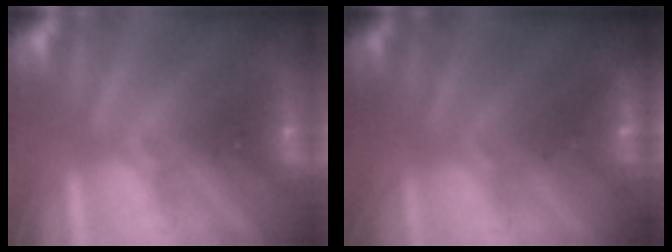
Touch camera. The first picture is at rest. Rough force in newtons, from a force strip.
{"total": 1.5}